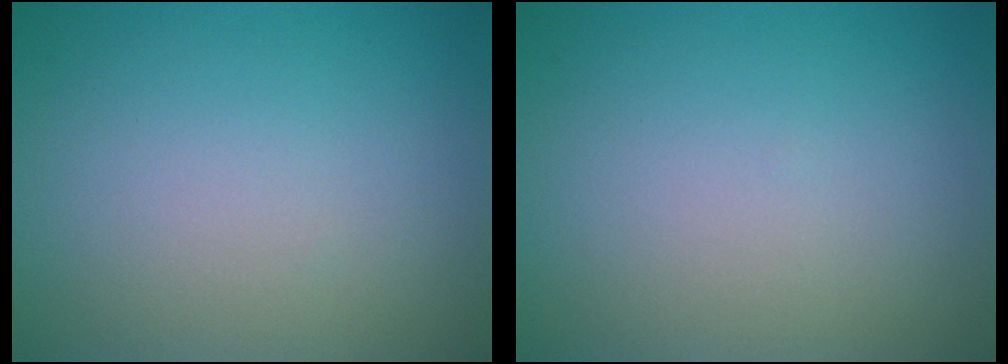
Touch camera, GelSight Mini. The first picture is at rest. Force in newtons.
{"total": 0.0}